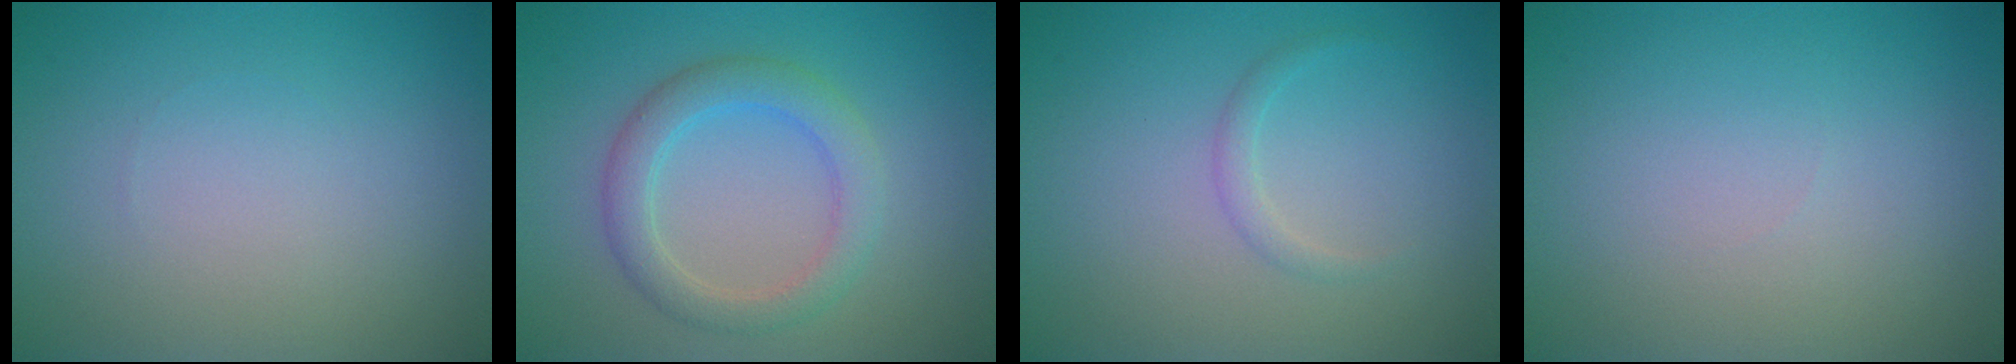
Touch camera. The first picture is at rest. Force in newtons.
{"total": 3.5, "press": 3.5, "slide": 0.2}
{"total": 1.0, "press": 1.0, "slide": 0.1}
{"total": 0.0}